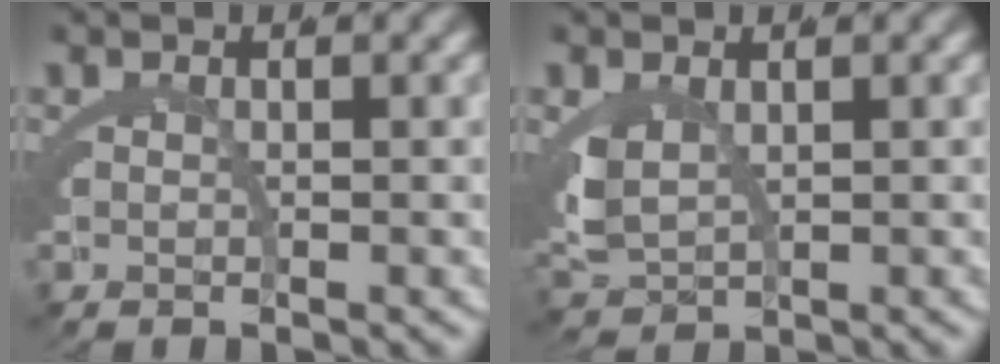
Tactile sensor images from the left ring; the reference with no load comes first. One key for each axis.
{"total": 2.6, "fx": 0.2, "fy": 1.6, "fz": 2.0, "tx": -0.067, "ty": -0.028, "tz": 0.027}